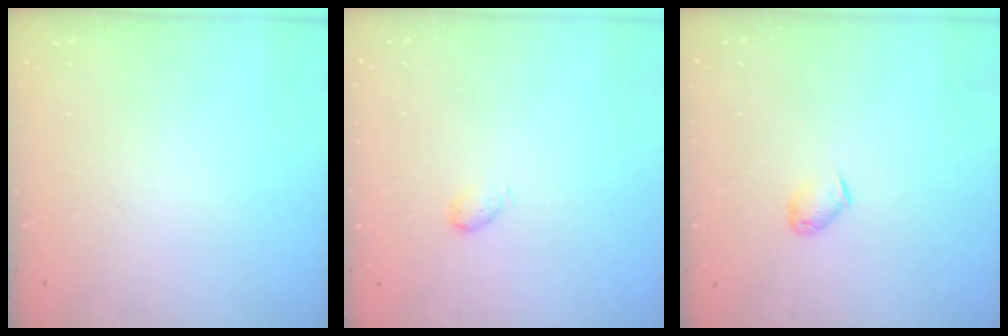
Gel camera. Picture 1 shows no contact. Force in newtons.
{"total": 3.9, "press": 3.9, "slide": 0.7}
{"total": 3.5, "press": 3.4, "slide": 0.6}